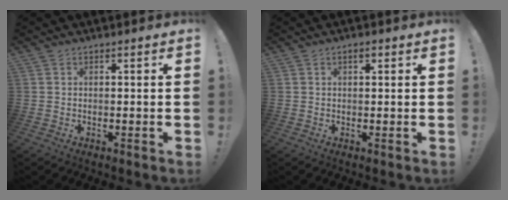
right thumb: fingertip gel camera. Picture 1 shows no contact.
{"total": 1.4, "force": [0.7, 0.6, 1.1], "torque": [-0.018, 0.000, 0.012]}